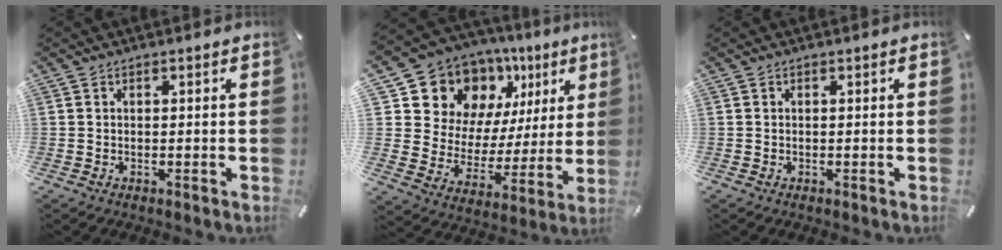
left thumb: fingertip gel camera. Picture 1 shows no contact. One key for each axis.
{"total": 14.9, "fx": 9.8, "fy": 10.5, "fz": 3.8, "tx": -0.073, "ty": -0.086, "tz": 0.183}
{"total": 0.0}